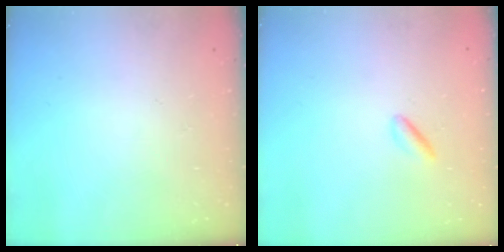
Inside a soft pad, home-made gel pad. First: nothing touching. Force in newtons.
{"total": 1.9, "press": 1.7, "slide": 0.8}